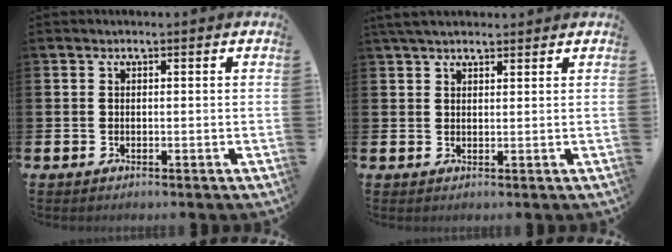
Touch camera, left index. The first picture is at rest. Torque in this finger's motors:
{"motor_torque": [1.07, -1.07, 0.18, 0.15]}